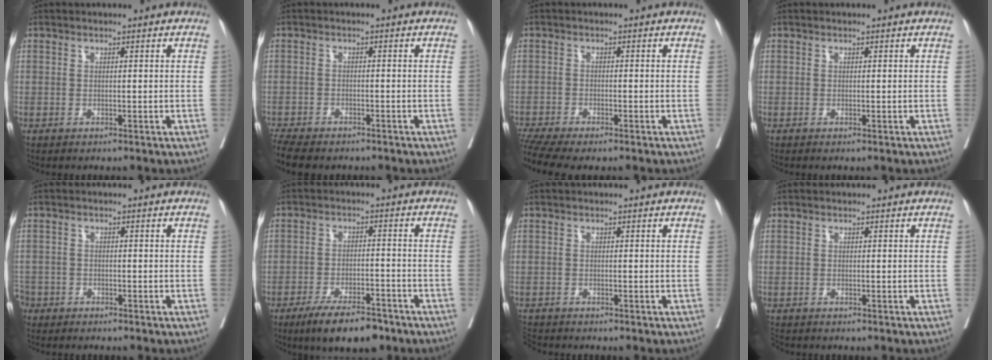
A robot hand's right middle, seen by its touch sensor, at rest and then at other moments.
{"total": 8.3, "force": [-6.9, 2.5, 3.8], "torque": [-0.069, -0.010, -0.108]}
{"total": 8.6, "force": [-6.7, 2.2, 4.9], "torque": [-0.093, -0.001, -0.110]}
{"total": 0.0}
{"total": 4.3, "force": [-3.3, 2.8, 0.5], "torque": [-0.016, 0.003, -0.067]}
{"total": 9.6, "force": [-7.1, 2.7, 5.8], "torque": [-0.087, -0.010, -0.117]}
{"total": 2.4, "force": [-2.3, 0.7, 0.0], "torque": [0.001, -0.009, -0.043]}
{"total": 1.8, "force": [-1.6, 0.9, 0.3], "torque": [-0.008, -0.003, -0.030]}